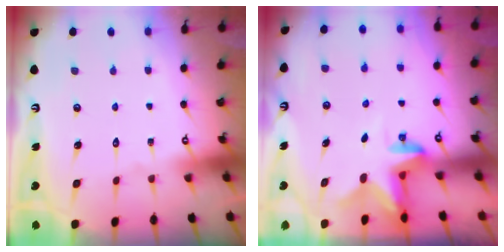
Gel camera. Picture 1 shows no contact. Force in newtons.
{"total": 2.7, "press": 2.6, "slide": 0.5}